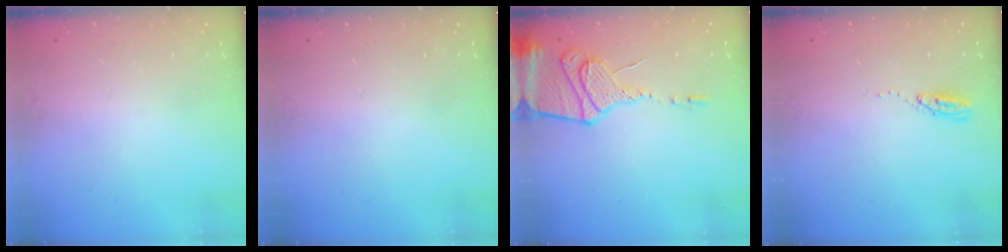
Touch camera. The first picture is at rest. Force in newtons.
{"total": 0.0}
{"total": 13.7, "press": 13.7, "slide": 1.2}
{"total": 3.6, "press": 3.5, "slide": 0.3}